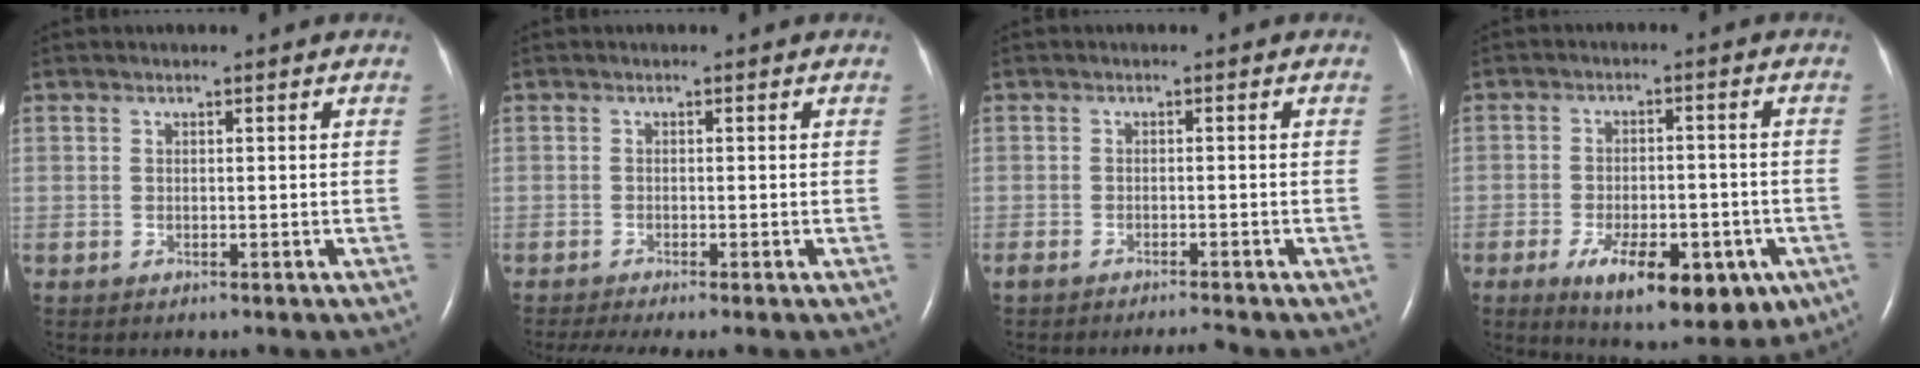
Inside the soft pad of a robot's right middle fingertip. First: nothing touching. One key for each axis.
{"total": 4.8, "fx": -3.6, "fy": 0.1, "fz": 3.1, "tx": -0.050, "ty": -0.013, "tz": -0.059}
{"total": 2.1, "fx": -1.9, "fy": -0.4, "fz": 0.6, "tx": -0.015, "ty": -0.006, "tz": -0.034}
{"total": 14.7, "fx": -7.2, "fy": 6.2, "fz": 11.2, "tx": -0.146, "ty": -0.008, "tz": -0.094}